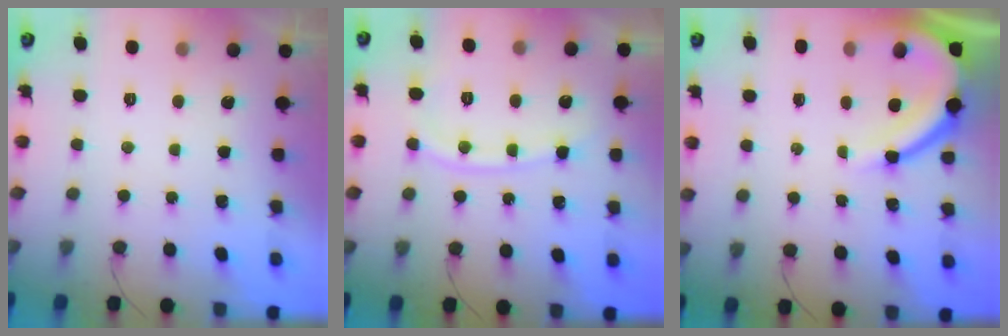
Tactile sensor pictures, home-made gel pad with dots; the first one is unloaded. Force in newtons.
{"total": 9.8, "press": 9.7, "slide": 1.2}
{"total": 11.3, "press": 11.2, "slide": 0.8}